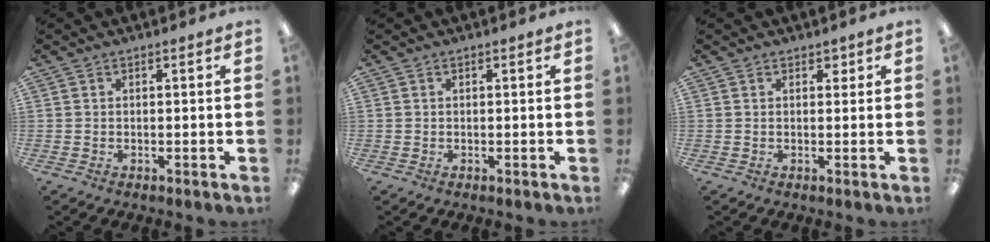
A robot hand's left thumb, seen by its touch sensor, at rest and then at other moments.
{"total": 0.0}
{"total": 1.7, "force": [1.3, 1.0, 0.5], "torque": [-0.002, -0.002, 0.021]}